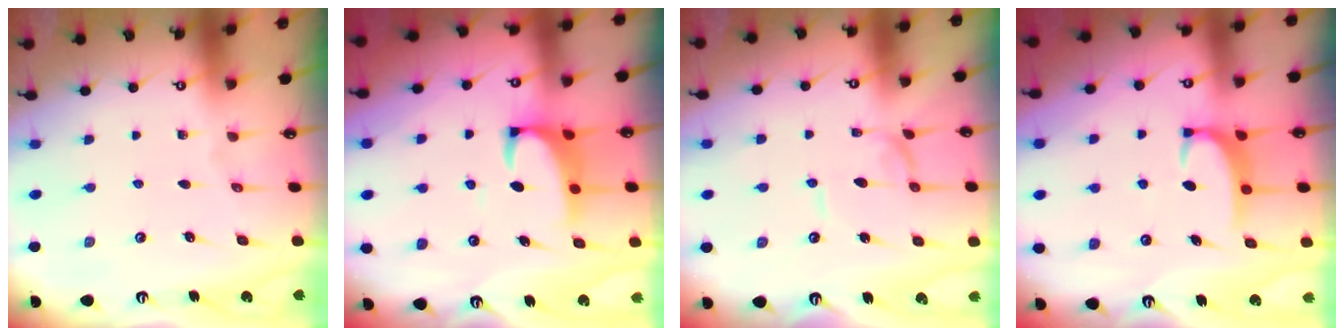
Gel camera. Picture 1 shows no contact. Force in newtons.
{"total": 2.6, "press": 2.3, "slide": 1.0}
{"total": 1.1, "press": 1.1, "slide": 0.0}
{"total": 2.7, "press": 2.7, "slide": 0.4}